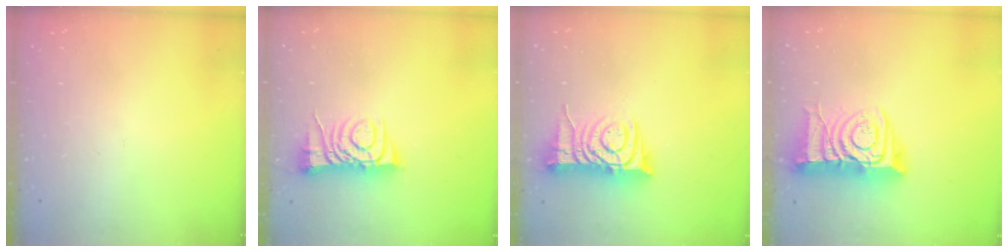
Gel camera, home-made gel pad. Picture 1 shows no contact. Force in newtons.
{"total": 7.0, "press": 7.0, "slide": 0.9}
{"total": 10.7, "press": 10.6, "slide": 1.2}
{"total": 13.5, "press": 13.4, "slide": 1.5}